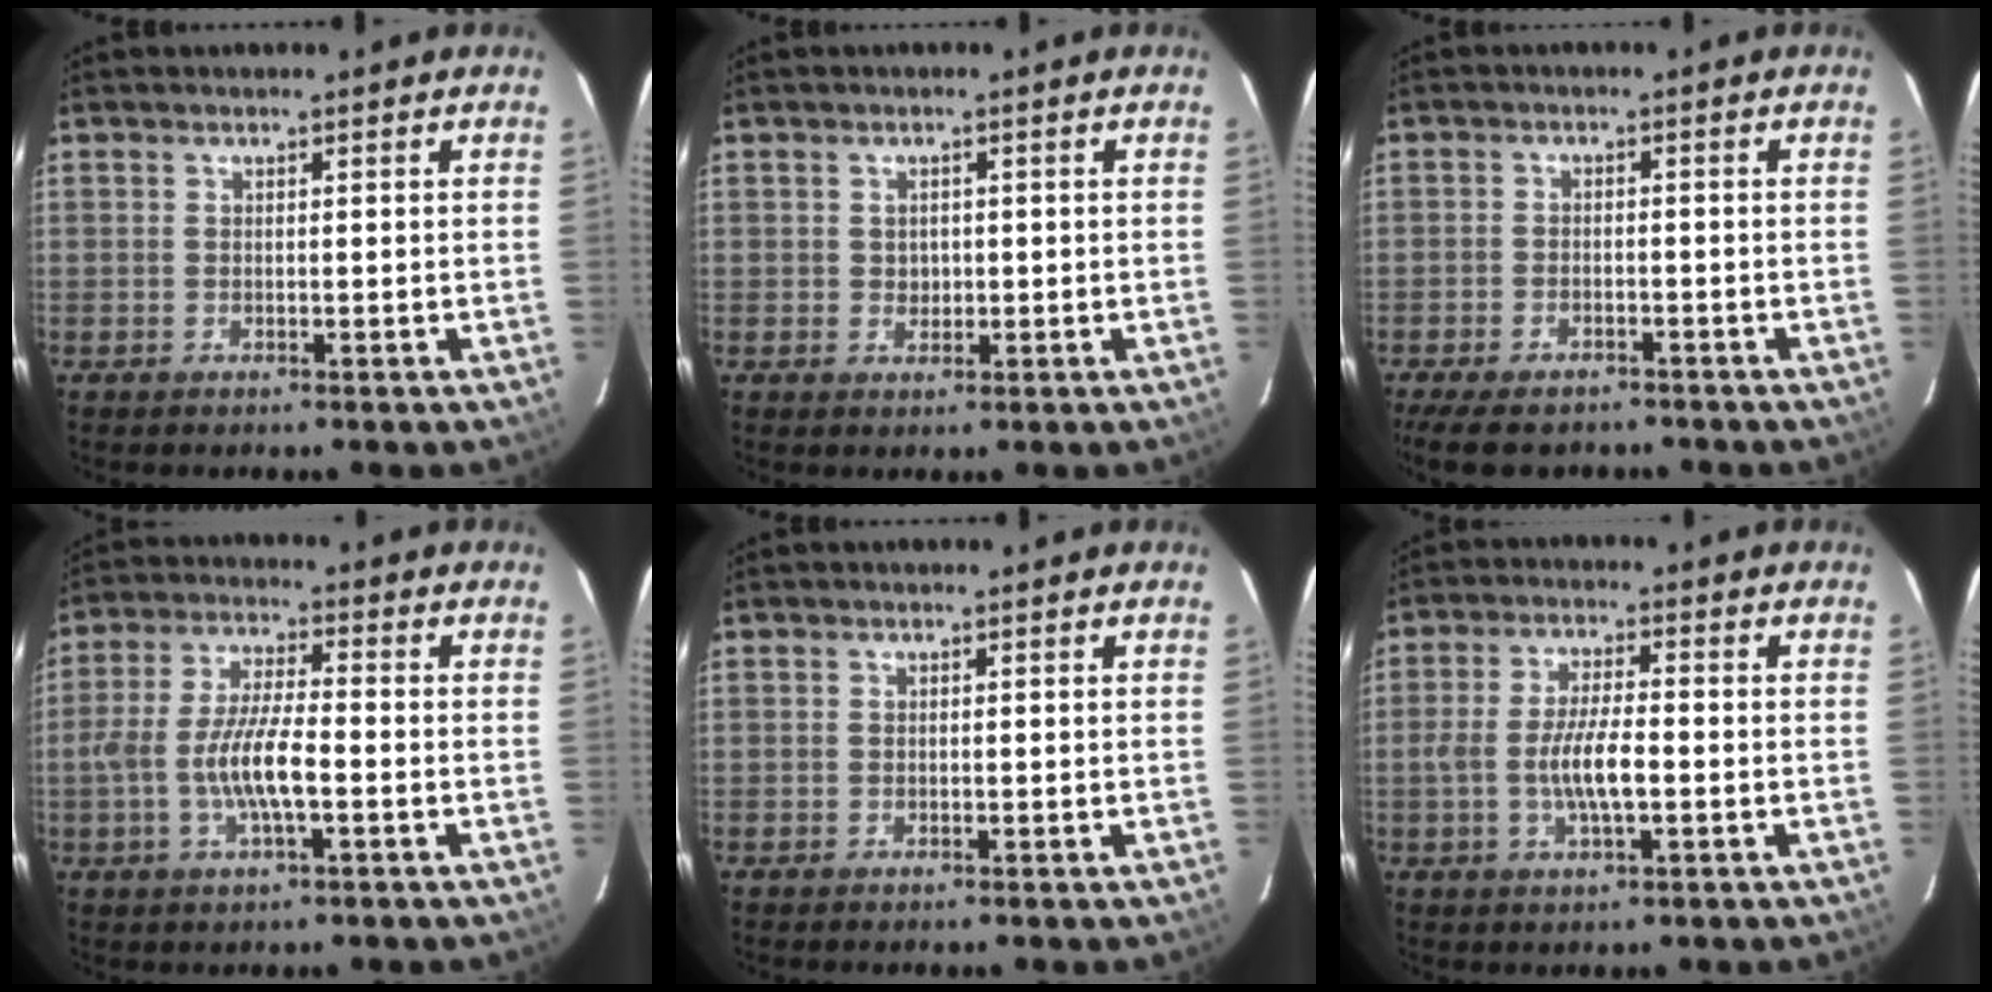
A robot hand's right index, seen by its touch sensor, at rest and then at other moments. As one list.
[{"total": 1.8, "force": [0.2, 1.6, 0.7], "torque": [-0.008, 0.004, 0.006]}, {"total": 9.6, "force": [-7.4, 4.3, 4.2], "torque": [-0.106, -0.012, -0.119]}, {"total": 9.7, "force": [-2.5, 2.4, 9.1], "torque": [-0.185, 0.001, -0.048]}, {"total": 0.0}, {"total": 7.4, "force": [-1.5, 1.9, 7.0], "torque": [-0.139, 0.001, -0.028]}]